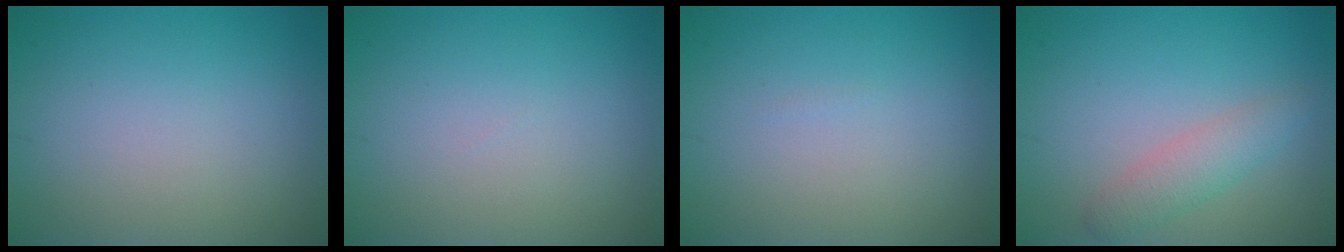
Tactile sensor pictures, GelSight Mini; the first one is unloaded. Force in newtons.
{"total": 0.0}
{"total": 0.0}
{"total": 2.5, "press": 2.5, "slide": 0.2}